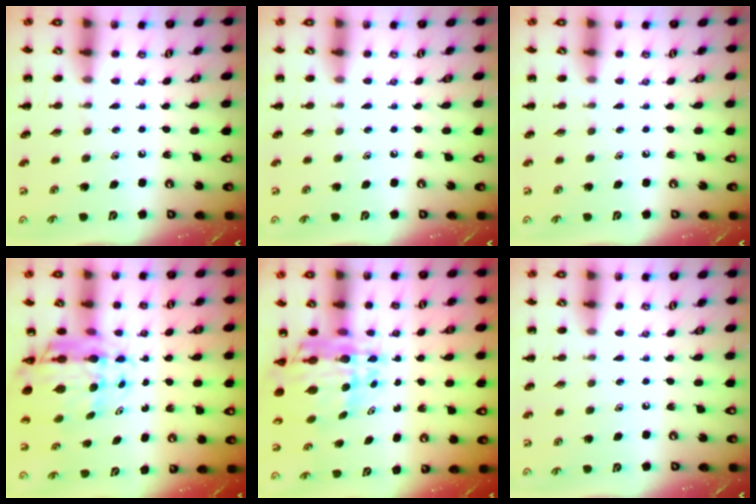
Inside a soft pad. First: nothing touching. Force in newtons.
{"total": 0.0}
{"total": 0.0}
{"total": 8.6, "press": 8.1, "slide": 2.8}
{"total": 9.9, "press": 9.5, "slide": 2.7}
{"total": 0.0}